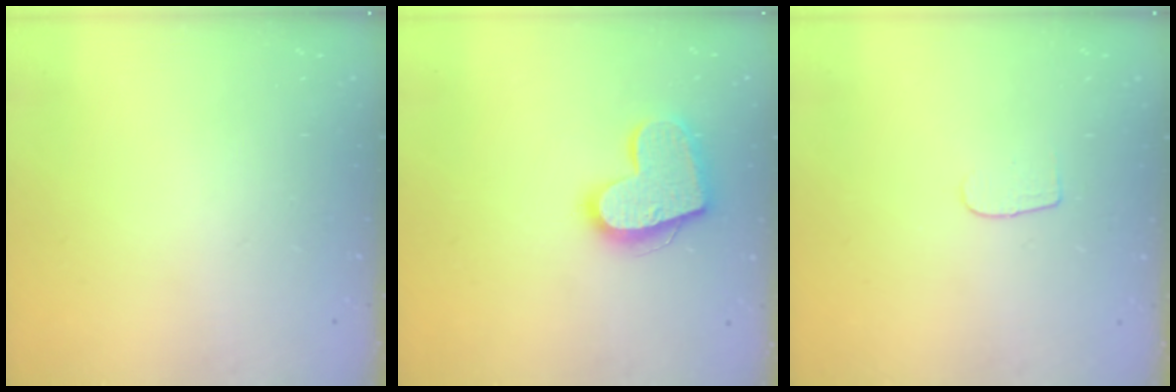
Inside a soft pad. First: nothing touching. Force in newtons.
{"total": 16.4, "press": 16.4, "slide": 1.2}
{"total": 4.8, "press": 4.8, "slide": 0.5}